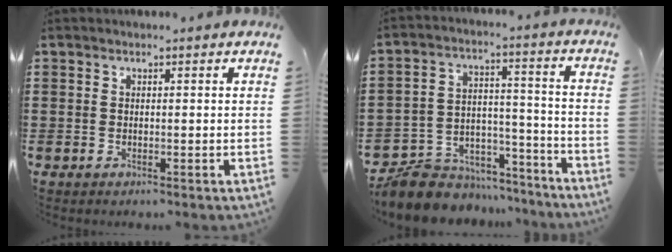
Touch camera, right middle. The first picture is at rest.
{"total": 7.7, "force": [-7.1, 2.8, 0.6], "torque": [-0.025, 0.017, -0.142]}